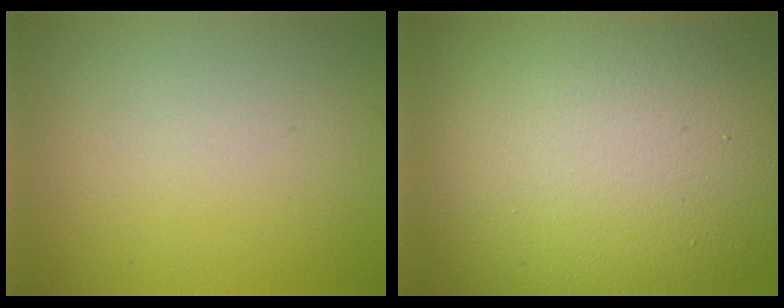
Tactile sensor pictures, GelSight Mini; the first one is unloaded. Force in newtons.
{"total": 19.0, "press": 19.0, "slide": 1.0}